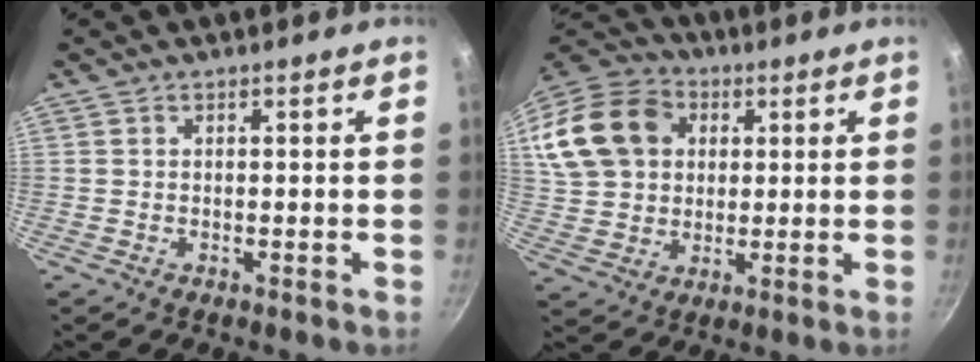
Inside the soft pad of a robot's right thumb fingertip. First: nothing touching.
{"total": 19.3, "force": [5.3, 15.1, 10.8], "torque": [-0.211, 0.025, 0.093]}